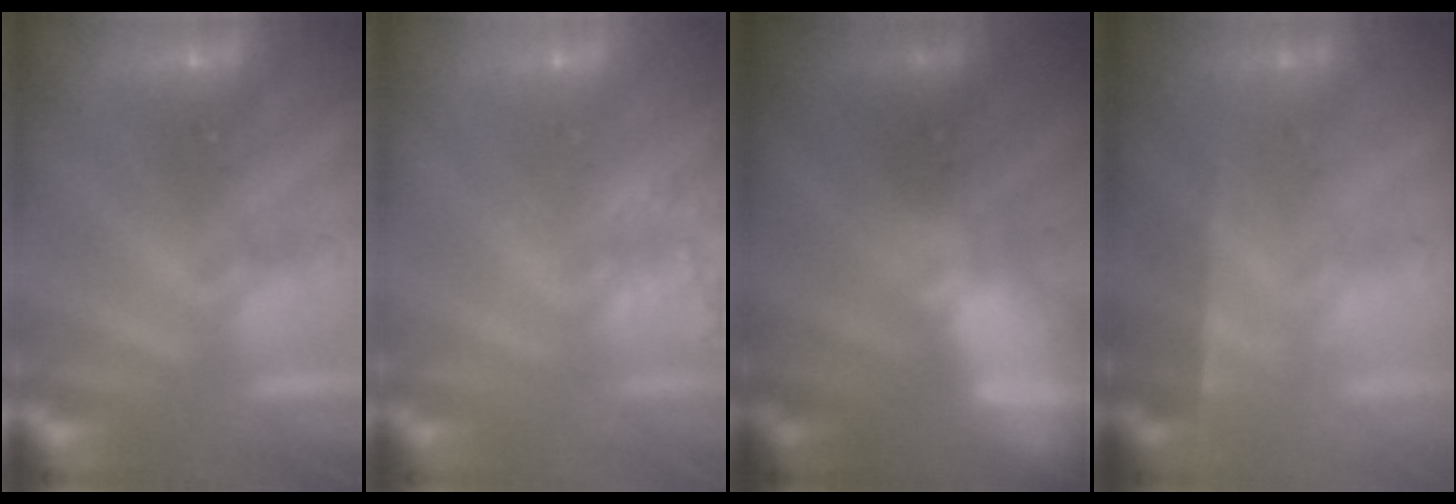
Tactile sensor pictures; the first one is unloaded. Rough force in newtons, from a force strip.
{"total": 1.9}
{"total": 9.4}
{"total": 1.8}